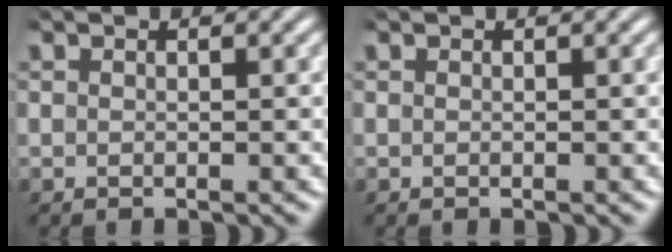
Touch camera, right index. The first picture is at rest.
{"total": 0.0}